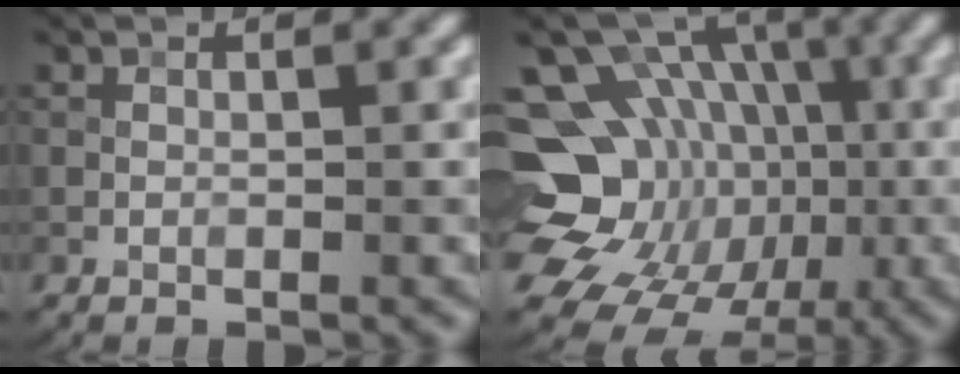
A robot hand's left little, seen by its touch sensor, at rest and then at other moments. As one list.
[{"total": 18.6, "force": [-4.3, 15.2, 9.9], "torque": [-0.163, 0.014, -0.074]}]